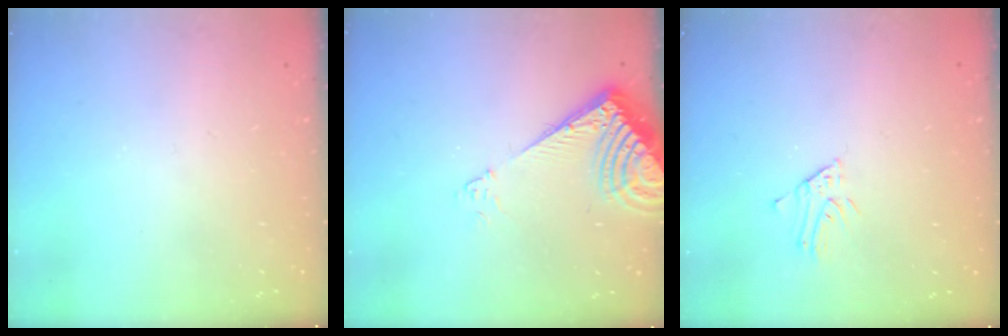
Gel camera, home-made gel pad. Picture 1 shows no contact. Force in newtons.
{"total": 8.4, "press": 8.3, "slide": 1.0}
{"total": 2.9, "press": 2.9, "slide": 0.2}